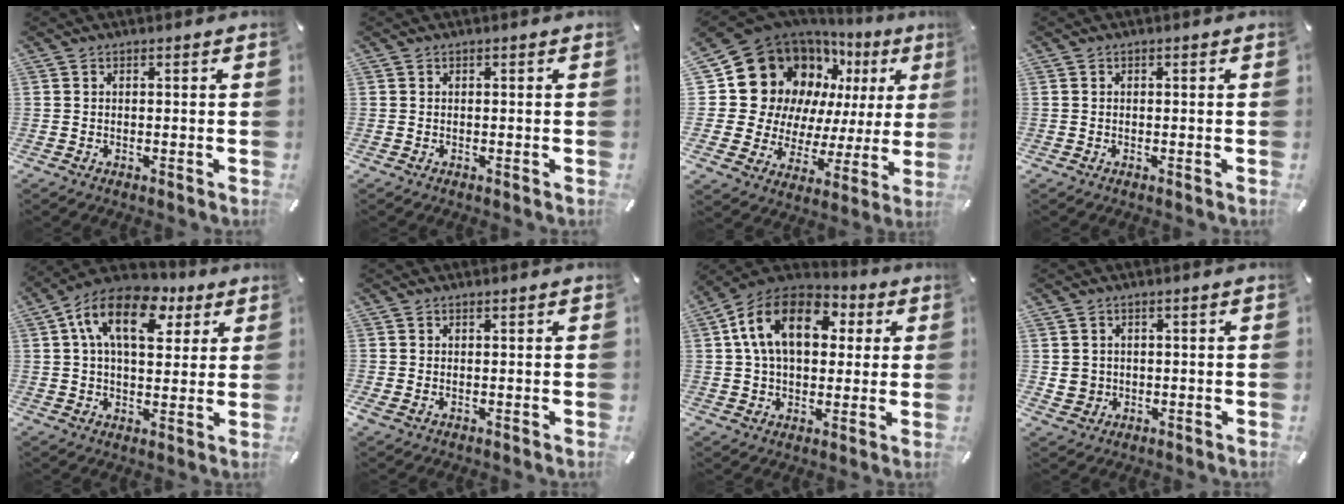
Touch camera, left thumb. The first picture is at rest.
{"total": 0.0}
{"total": 20.9, "force": [9.6, 16.4, 8.8], "torque": [-0.136, -0.081, 0.202]}
{"total": 0.0}
{"total": 15.4, "force": [6.7, 9.1, 10.5], "torque": [-0.169, -0.010, 0.116]}
{"total": 0.8, "force": [0.4, 0.2, 0.6], "torque": [-0.012, -0.001, 0.008]}
{"total": 16.5, "force": [4.4, 11.4, 11.1], "torque": [-0.219, 0.005, 0.074]}
{"total": 3.3, "force": [0.6, 3.2, 0.4], "torque": [-0.005, 0.002, 0.010]}